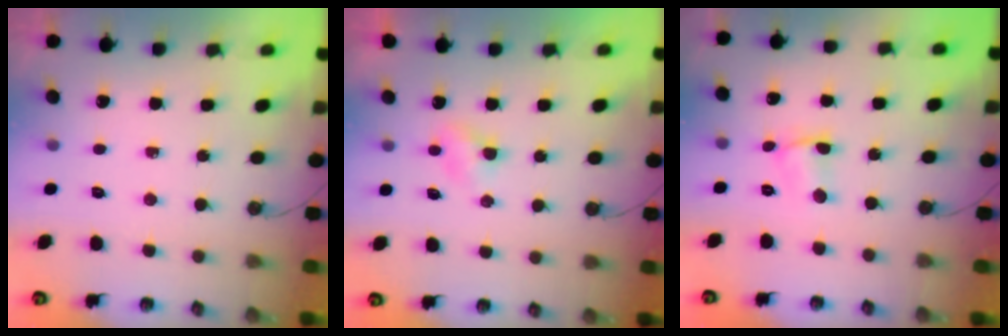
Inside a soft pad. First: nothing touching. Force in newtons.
{"total": 2.8, "press": 2.7, "slide": 0.4}
{"total": 1.8, "press": 1.7, "slide": 0.5}